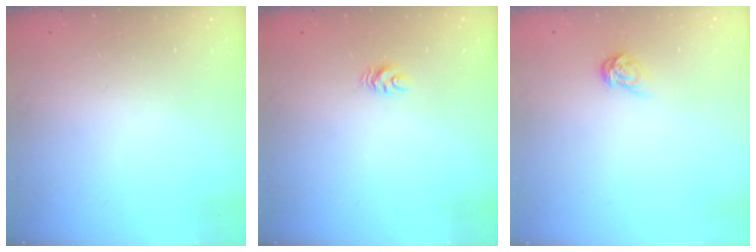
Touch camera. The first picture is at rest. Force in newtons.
{"total": 5.0, "press": 5.0, "slide": 0.4}
{"total": 4.8, "press": 4.7, "slide": 0.5}